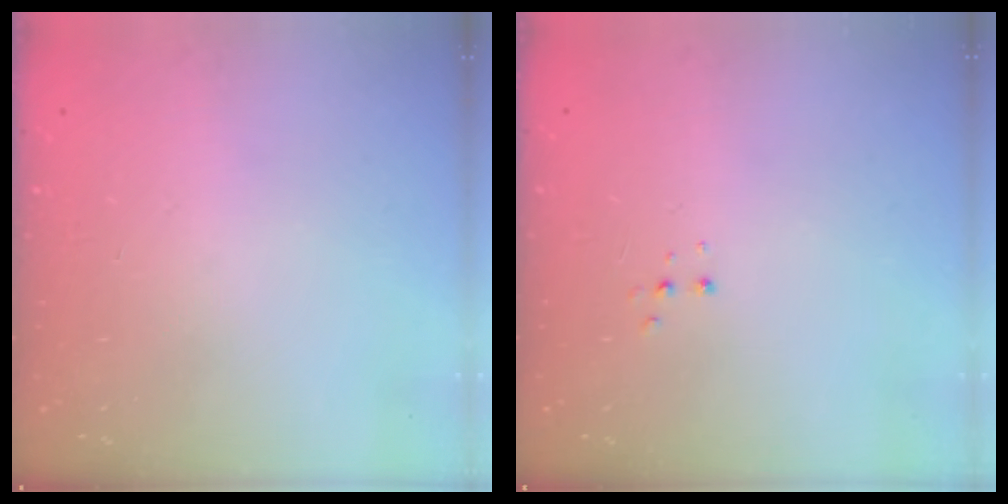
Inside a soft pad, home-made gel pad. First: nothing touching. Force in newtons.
{"total": 2.7, "press": 2.7, "slide": 0.5}